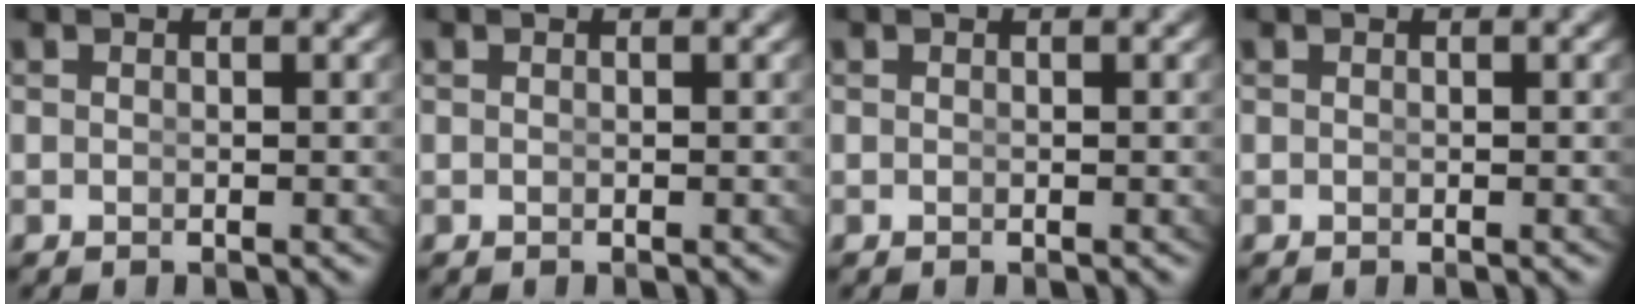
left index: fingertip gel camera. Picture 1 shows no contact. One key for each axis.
{"total": 0.0}
{"total": 0.0}
{"total": 0.0}